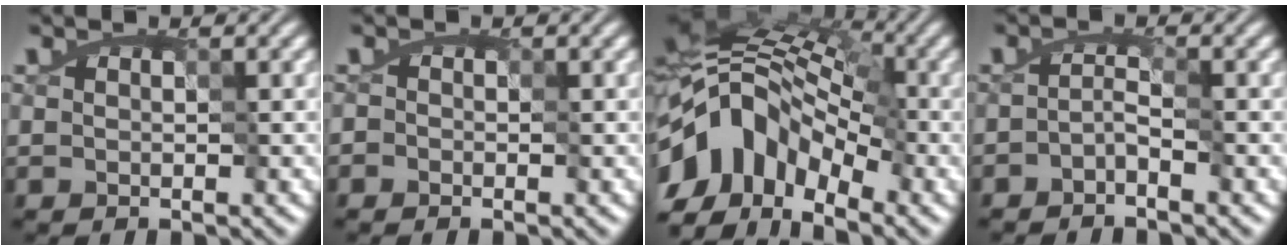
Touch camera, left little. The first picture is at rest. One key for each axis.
{"total": 1.1, "fx": -0.1, "fy": 1.0, "fz": 0.4, "tx": -0.012, "ty": 0.001, "tz": -0.003}
{"total": 11.5, "fx": -6.2, "fy": 6.7, "fz": 7.0, "tx": -0.114, "ty": 0.003, "tz": -0.126}
{"total": 1.9, "fx": -1.9, "fy": -0.3, "fz": 0.1, "tx": 0.000, "ty": -0.001, "tz": -0.033}